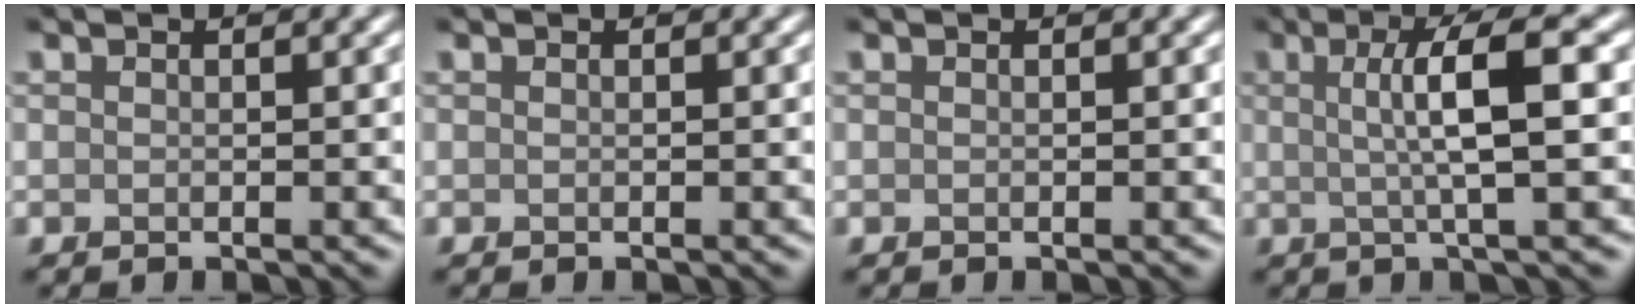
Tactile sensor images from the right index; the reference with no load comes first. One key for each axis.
{"total": 0.0}
{"total": 0.0}
{"total": 5.9, "fx": 0.9, "fy": 1.0, "fz": 5.8, "tx": -0.089, "ty": 0.008, "tz": 0.012}